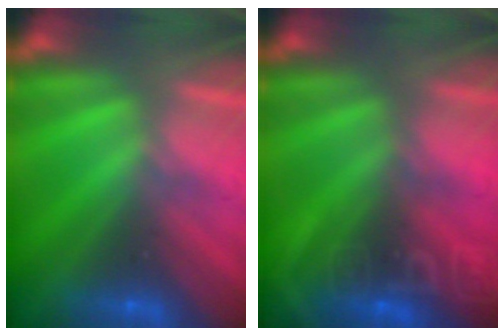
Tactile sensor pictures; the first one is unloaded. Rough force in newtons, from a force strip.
{"total": 9.3}